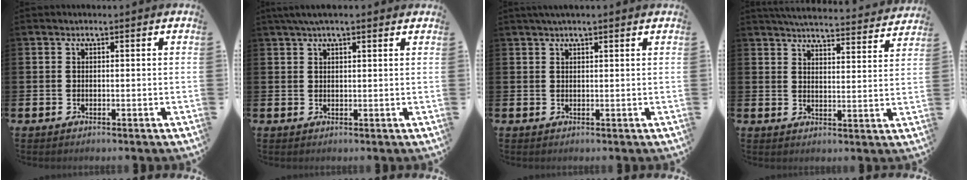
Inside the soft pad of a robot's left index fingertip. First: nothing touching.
{"total": 2.9, "force": [2.2, 0.6, 1.8], "torque": [-0.023, -0.002, 0.035]}
{"total": 1.7, "force": [1.4, 0.0, 0.9], "torque": [-0.017, 0.003, 0.024]}
{"total": 5.4, "force": [5.4, 0.4, 0.7], "torque": [-0.014, -0.045, 0.091]}